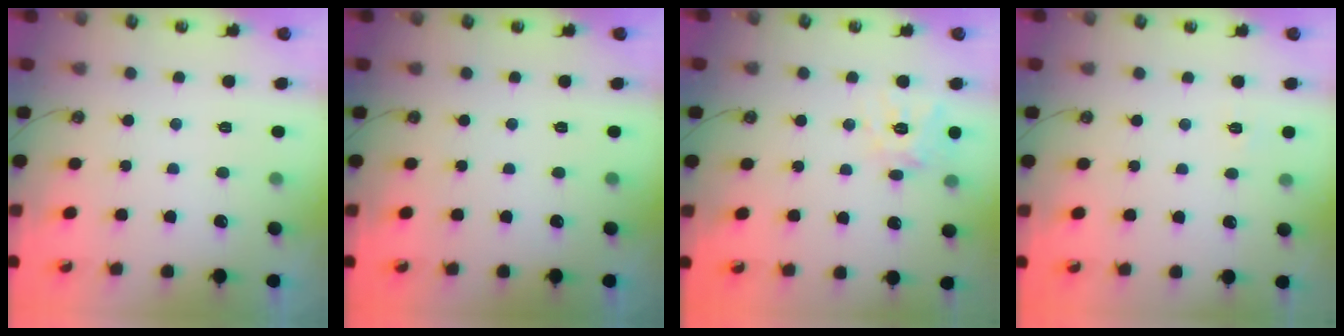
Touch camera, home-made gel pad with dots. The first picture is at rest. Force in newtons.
{"total": 0.0}
{"total": 11.4, "press": 11.3, "slide": 0.9}
{"total": 2.7, "press": 2.7, "slide": 0.4}